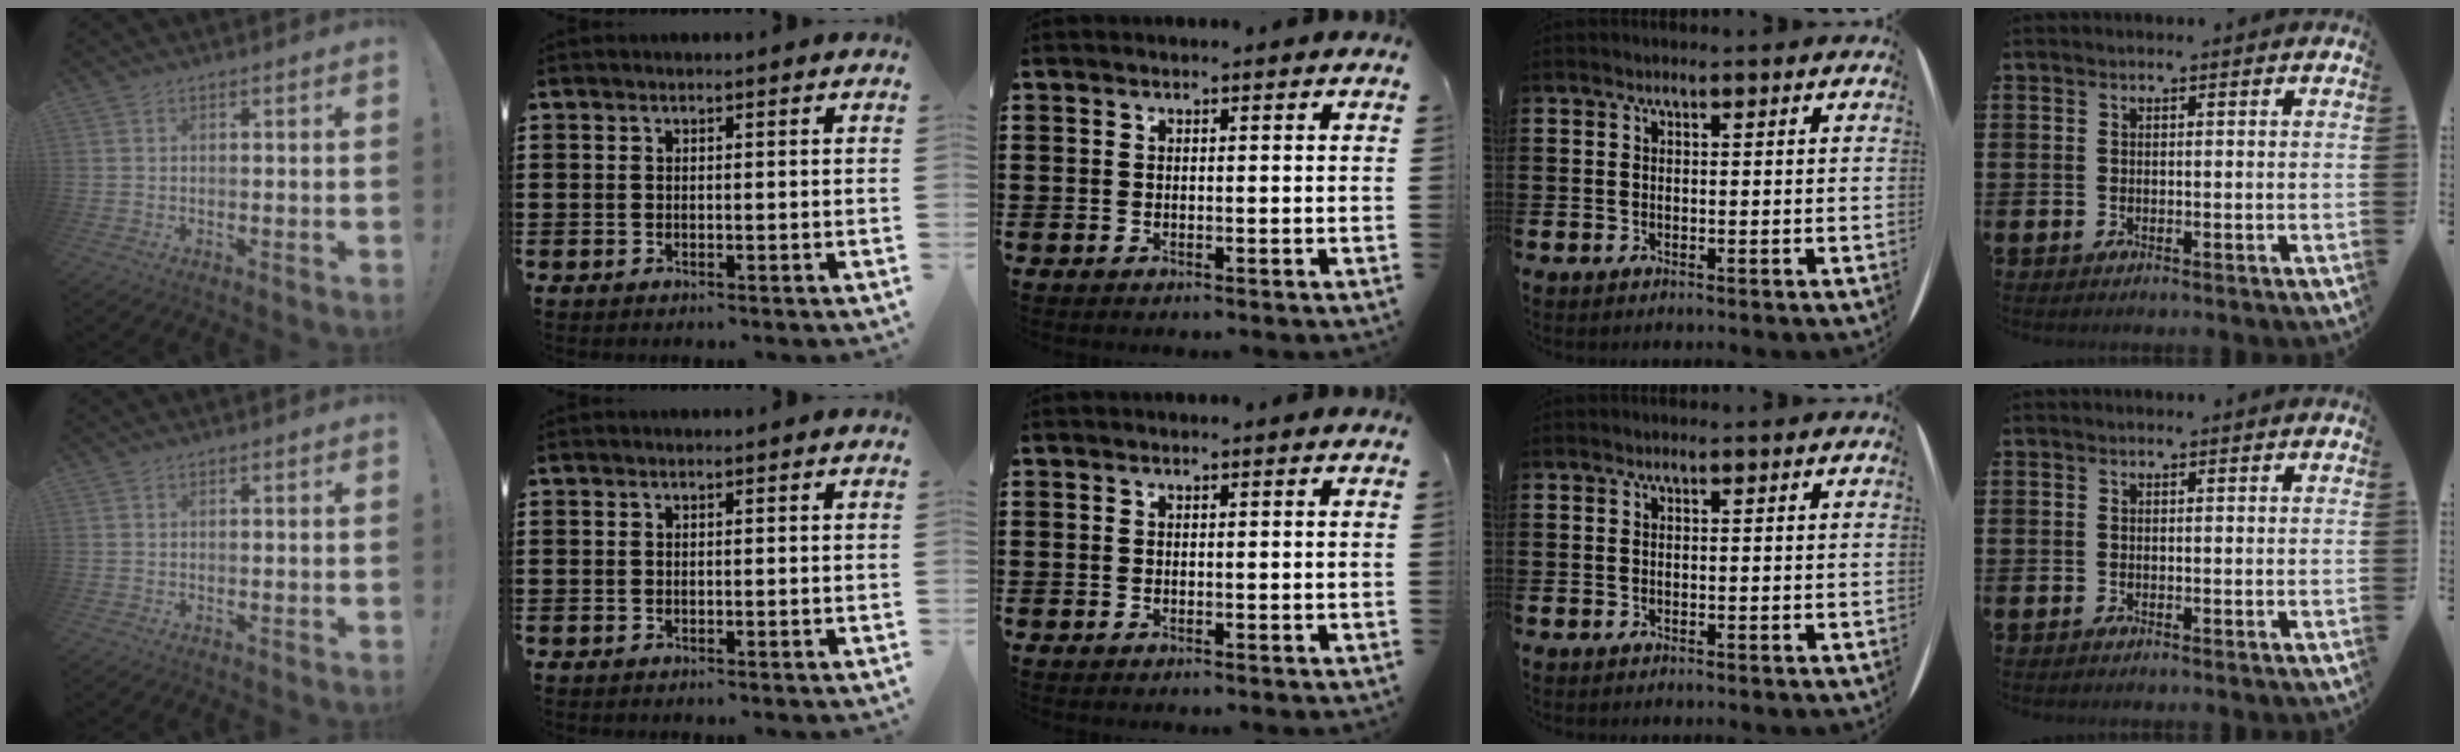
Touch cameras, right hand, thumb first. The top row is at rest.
{}